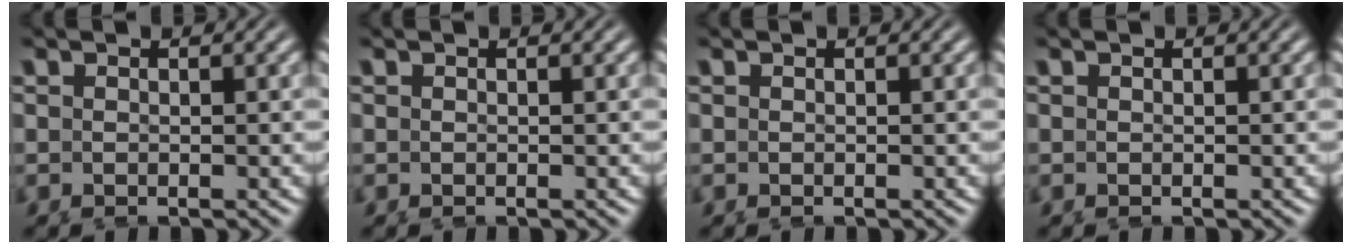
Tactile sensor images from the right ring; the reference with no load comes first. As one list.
[{"total": 0.0}, {"total": 0.0}, {"total": 0.0}]